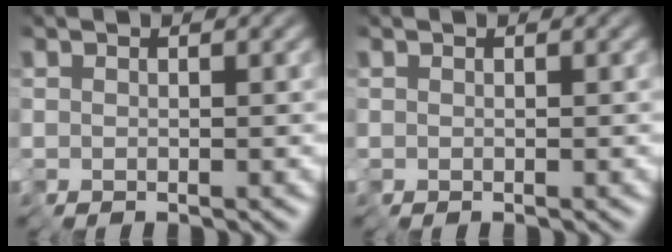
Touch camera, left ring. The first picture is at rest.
{"total": 0.0}